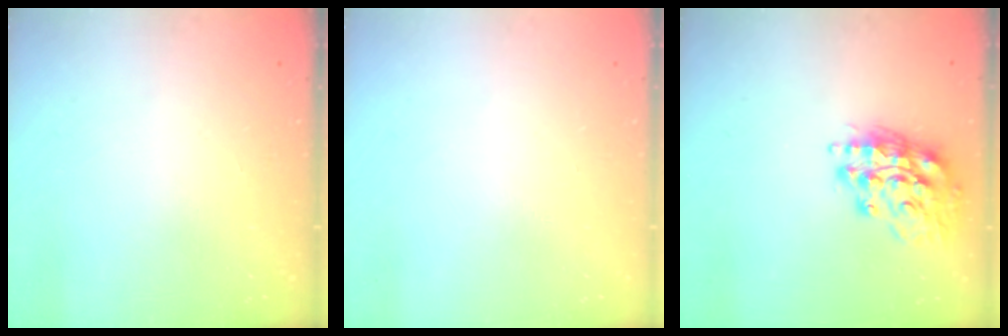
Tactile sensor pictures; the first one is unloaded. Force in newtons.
{"total": 0.0}
{"total": 15.9, "press": 15.7, "slide": 2.2}